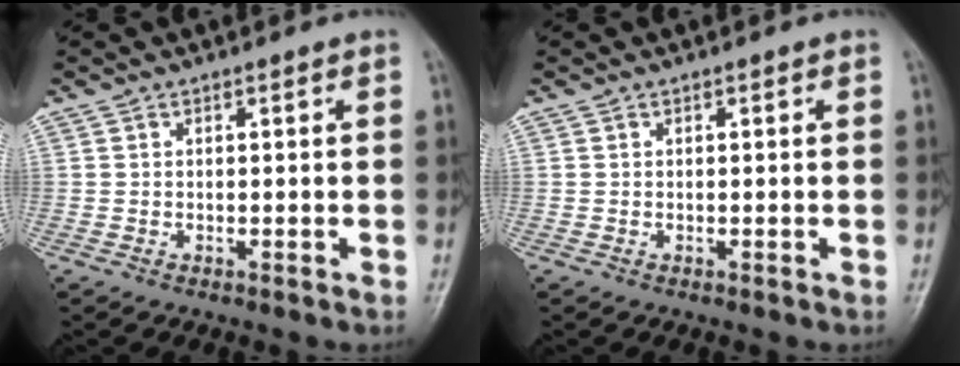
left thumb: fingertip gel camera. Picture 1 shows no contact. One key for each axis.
{"total": 0.0}